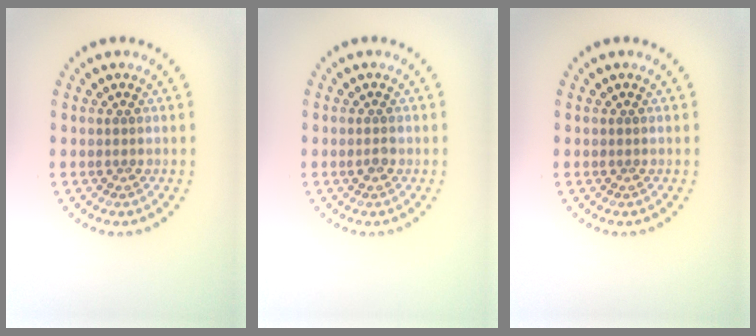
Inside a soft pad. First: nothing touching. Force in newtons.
{"total": 0.9, "press": 0.9, "slide": 0.1}
{"total": 0.0}